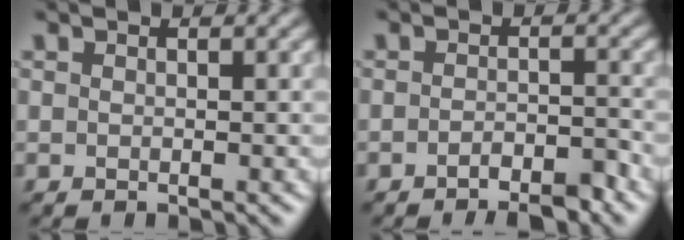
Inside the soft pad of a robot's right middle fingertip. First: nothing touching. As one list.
[{"total": 2.7, "force": [-2.1, 0.8, 1.5], "torque": [-0.021, 0.009, -0.033]}]